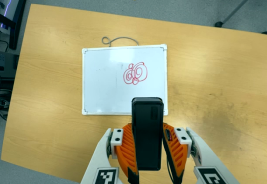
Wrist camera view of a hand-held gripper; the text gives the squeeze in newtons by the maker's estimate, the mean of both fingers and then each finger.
{"total": 6.1, "left": 4.2, "right": 7.9}